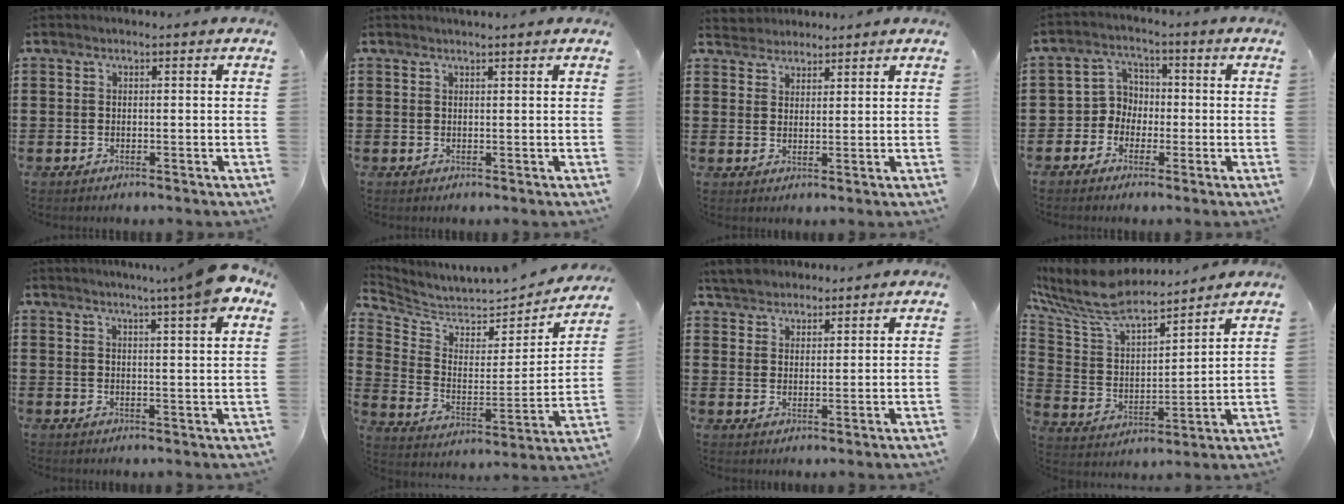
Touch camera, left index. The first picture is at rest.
{"total": 0.7, "force": [0.7, 0.1, 0.1], "torque": [-0.002, 0.000, 0.014]}
{"total": 2.8, "force": [2.6, 1.0, -0.7], "torque": [0.003, 0.002, 0.050]}
{"total": 4.7, "force": [-1.5, 4.3, 0.8], "torque": [-0.041, 0.011, -0.036]}
{"total": 6.6, "force": [5.1, -0.5, 4.1], "torque": [-0.070, -0.019, 0.085]}
{"total": 4.5, "force": [4.3, 1.2, 0.5], "torque": [-0.042, -0.045, 0.071]}
{"total": 4.0, "force": [3.8, 1.4, 0.0], "torque": [-0.018, -0.003, 0.070]}
{"total": 9.1, "force": [8.2, 2.5, 3.1], "torque": [-0.103, -0.054, 0.141]}